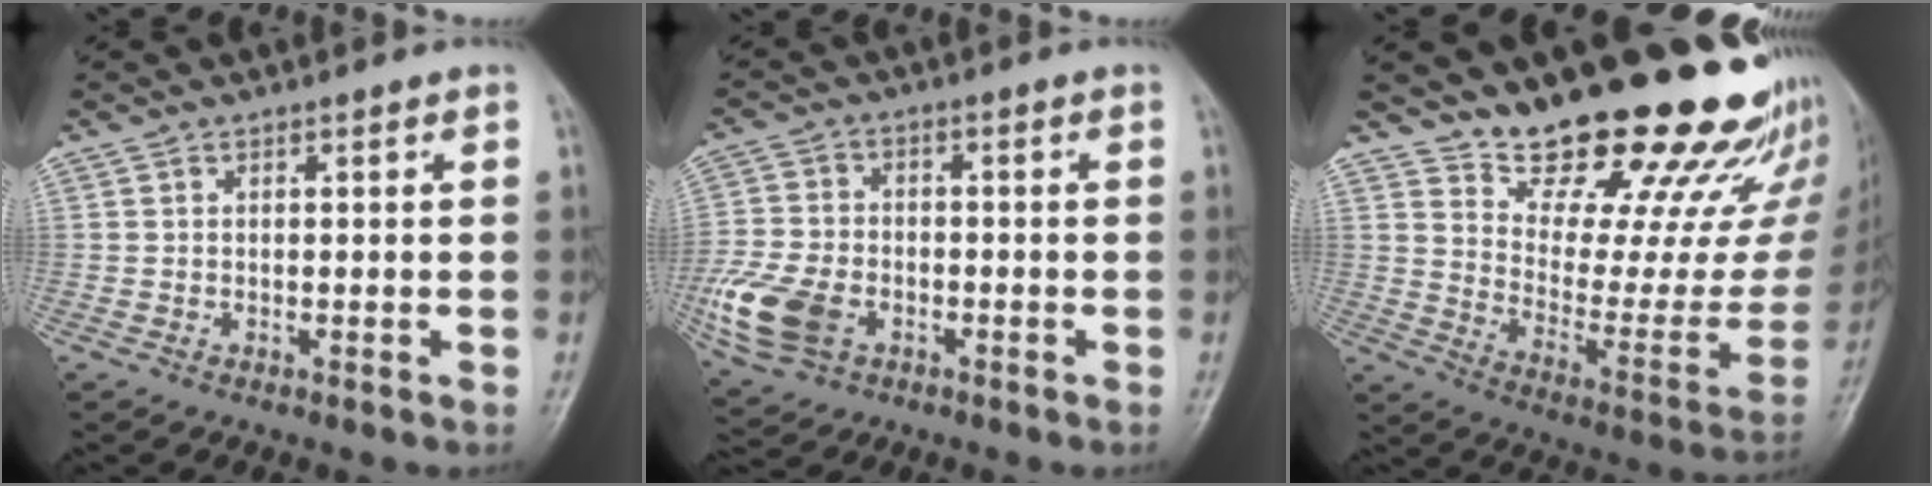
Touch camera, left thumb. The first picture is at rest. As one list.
[{"total": 11.9, "force": [-4.1, 8.2, 7.6], "torque": [-0.163, 0.004, -0.077]}, {"total": 26.1, "force": [21.8, 7.8, 12.1], "torque": [-0.138, -0.164, 0.303]}]